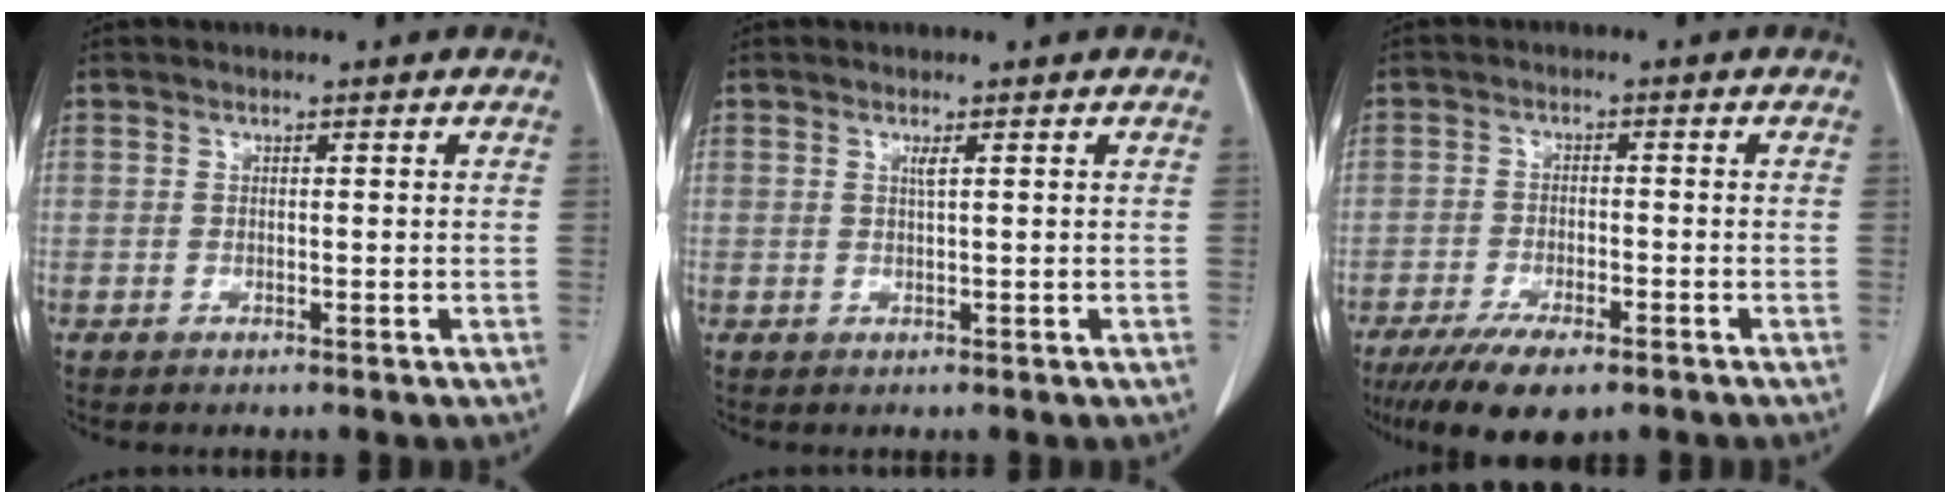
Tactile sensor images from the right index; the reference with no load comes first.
{"total": 0.9, "force": [0.4, -0.2, 0.7], "torque": [-0.020, -0.003, 0.009]}
{"total": 8.7, "force": [-6.1, 2.8, 5.6], "torque": [-0.092, -0.015, -0.099]}